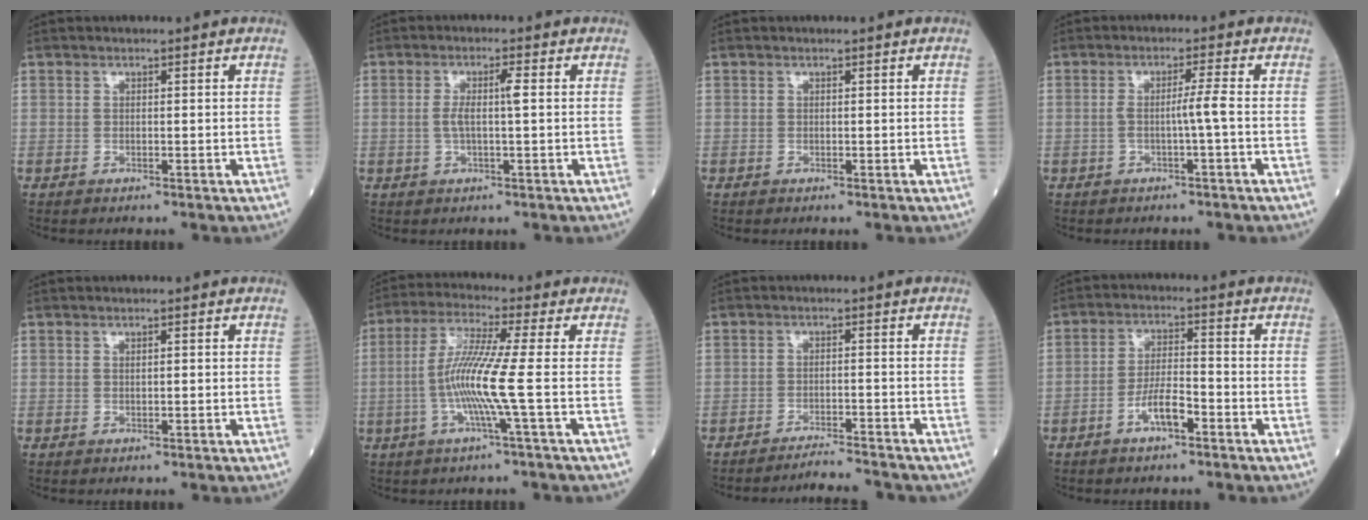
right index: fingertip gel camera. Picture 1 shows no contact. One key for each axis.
{"total": 3.4, "fx": 0.1, "fy": 0.1, "fz": 3.3, "tx": -0.068, "ty": 0.004, "tz": 0.003}
{"total": 0.0}
{"total": 2.7, "fx": -0.7, "fy": -0.9, "fz": 2.4, "tx": -0.046, "ty": 0.006, "tz": -0.011}
{"total": 0.7, "fx": 0.1, "fy": 0.2, "fz": 0.6, "tx": -0.013, "ty": 0.000, "tz": 0.004}
{"total": 9.3, "fx": -1.5, "fy": -1.4, "fz": 9.1, "tx": -0.185, "ty": -0.004, "tz": -0.036}
{"total": 6.2, "fx": -6.1, "fy": -0.1, "fz": 1.1, "tx": -0.012, "ty": -0.004, "tz": -0.090}
{"total": 5.0, "fx": -2.7, "fy": 1.3, "fz": 4.1, "tx": -0.082, "ty": 0.009, "tz": -0.048}